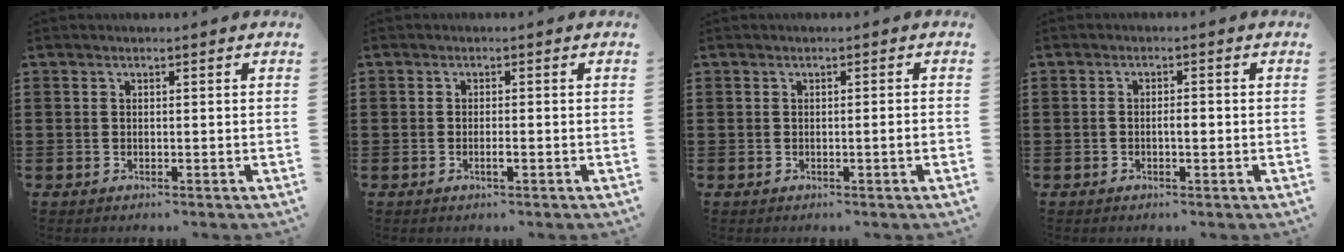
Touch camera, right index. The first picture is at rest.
{"total": 1.3, "force": [-0.5, 0.1, 1.2], "torque": [-0.023, -0.004, -0.007]}
{"total": 1.6, "force": [-0.5, -0.2, 1.5], "torque": [-0.022, -0.004, -0.010]}
{"total": 1.9, "force": [-0.4, 0.6, 1.7], "torque": [-0.033, 0.002, -0.008]}